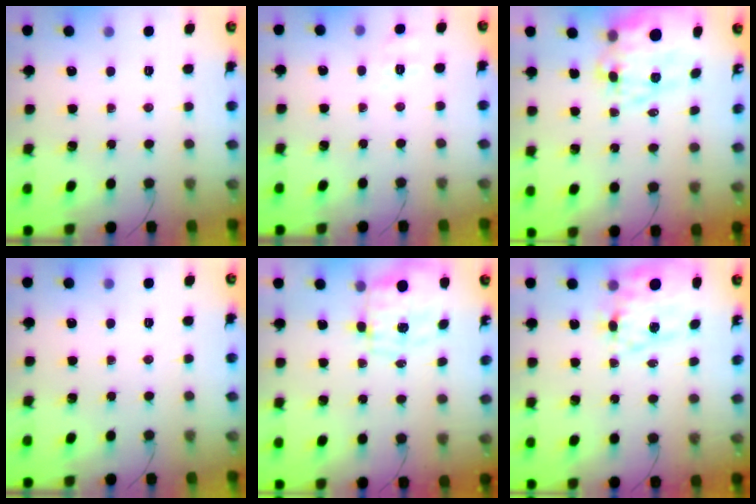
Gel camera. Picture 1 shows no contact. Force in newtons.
{"total": 4.1, "press": 3.6, "slide": 2.0}
{"total": 14.0, "press": 13.8, "slide": 2.7}
{"total": 0.0}
{"total": 3.7, "press": 3.4, "slide": 1.4}
{"total": 16.5, "press": 16.2, "slide": 3.3}